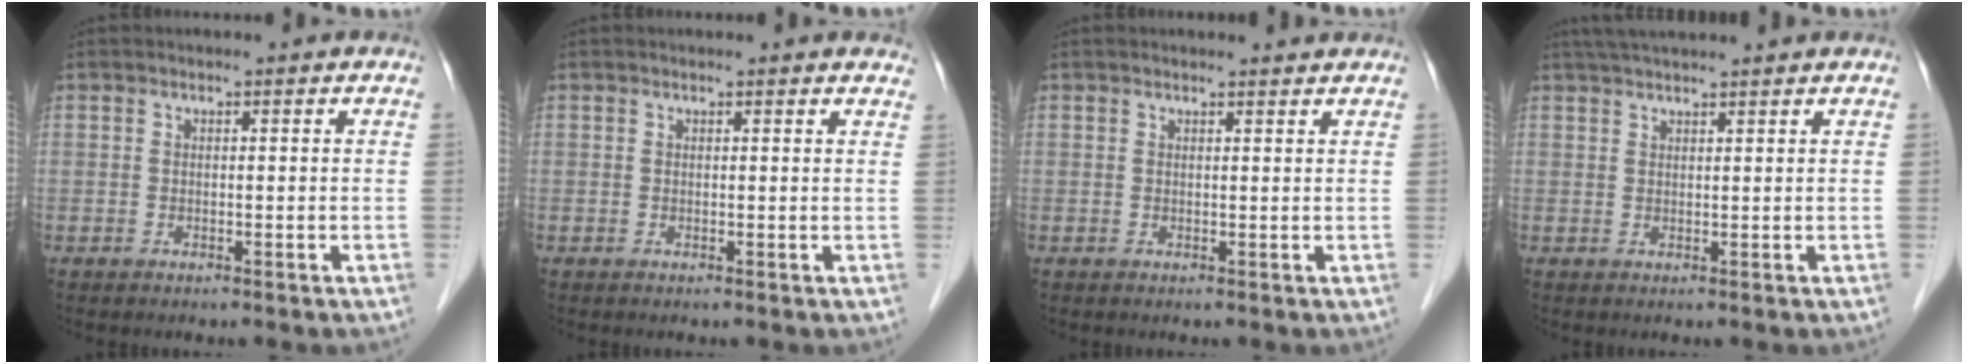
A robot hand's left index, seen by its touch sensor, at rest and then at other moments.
{"total": 4.3, "force": [3.9, 1.5, 1.0], "torque": [0.008, 0.007, 0.031]}
{"total": 2.3, "force": [2.3, 0.3, 0.4], "torque": [-0.003, 0.001, 0.027]}
{"total": 7.9, "force": [7.0, 0.4, 3.7], "torque": [-0.055, 0.038, 0.107]}